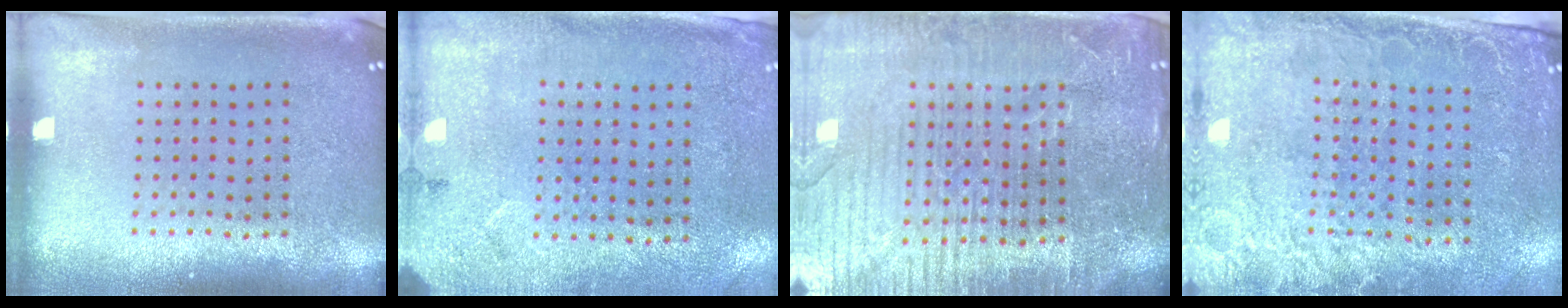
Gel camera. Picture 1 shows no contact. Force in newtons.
{"total": 2.7, "press": 2.2, "slide": 1.6}
{"total": 5.1, "press": 4.6, "slide": 2.1}
{"total": 2.6, "press": 2.3, "slide": 1.3}